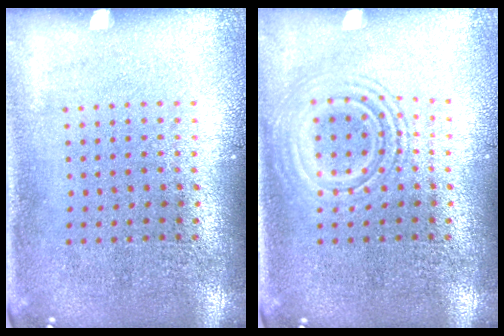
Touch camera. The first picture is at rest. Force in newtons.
{"total": 2.8, "press": 2.7, "slide": 0.5}